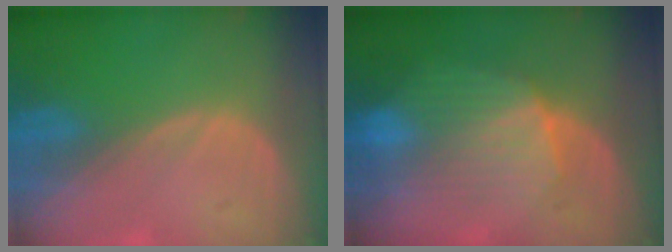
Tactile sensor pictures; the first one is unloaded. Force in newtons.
{"total": 7.7, "press": 7.6, "slide": 0.7}